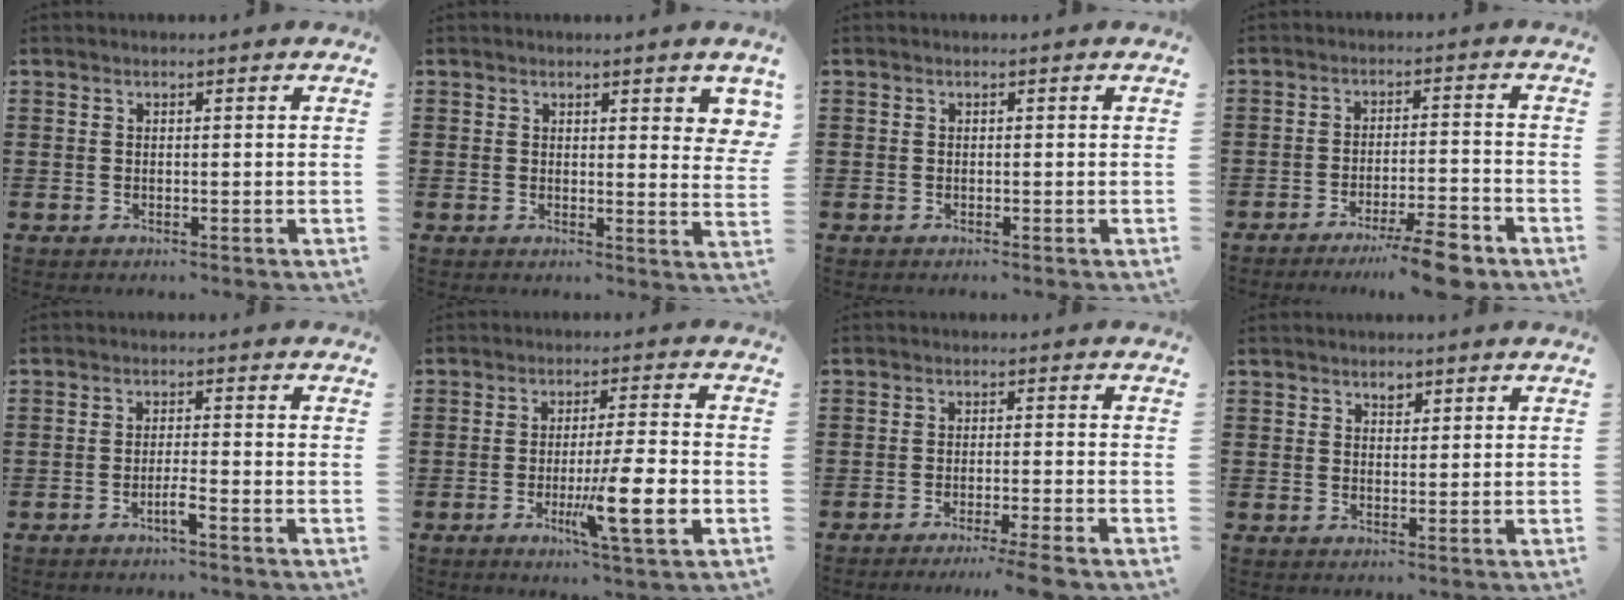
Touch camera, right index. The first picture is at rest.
{"total": 2.0, "force": [1.7, 0.5, 1.0], "torque": [-0.007, -0.003, 0.028]}
{"total": 0.0}
{"total": 7.0, "force": [-5.6, 0.2, 4.1], "torque": [-0.062, -0.004, -0.100]}
{"total": 2.4, "force": [-1.5, 0.1, 1.8], "torque": [-0.032, 0.000, -0.028]}
{"total": 10.4, "force": [-3.2, 1.1, 9.9], "torque": [-0.170, -0.012, -0.053]}
{"total": 3.4, "force": [-2.8, -0.6, 1.7], "torque": [-0.028, -0.008, -0.053]}
{"total": 1.5, "force": [1.0, 0.8, 0.6], "torque": [-0.015, 0.003, 0.019]}